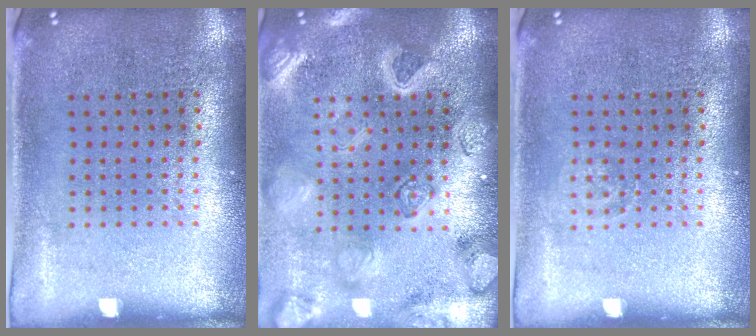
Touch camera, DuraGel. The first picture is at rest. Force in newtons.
{"total": 3.6, "press": 3.2, "slide": 1.5}
{"total": 0.8, "press": 0.7, "slide": 0.1}